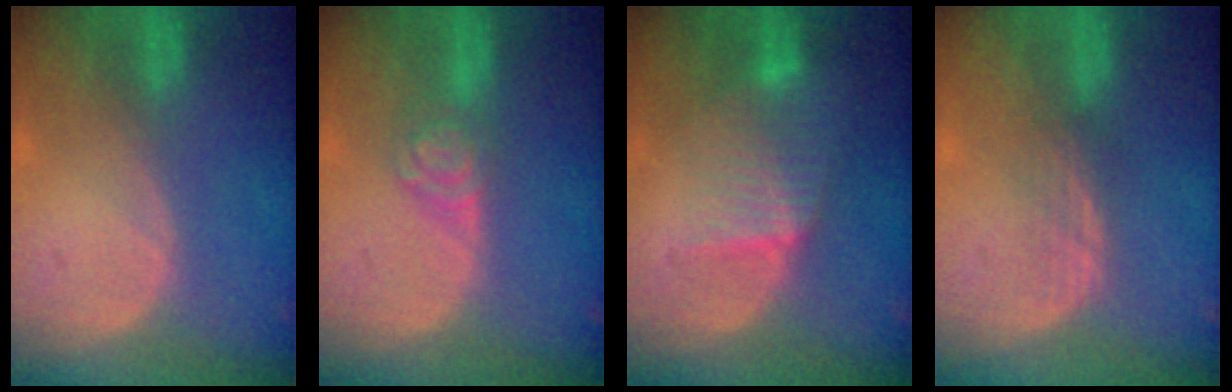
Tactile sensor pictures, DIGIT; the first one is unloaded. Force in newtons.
{"total": 4.3, "press": 4.0, "slide": 1.7}
{"total": 6.4, "press": 6.2, "slide": 1.6}
{"total": 2.4, "press": 2.4, "slide": 0.5}